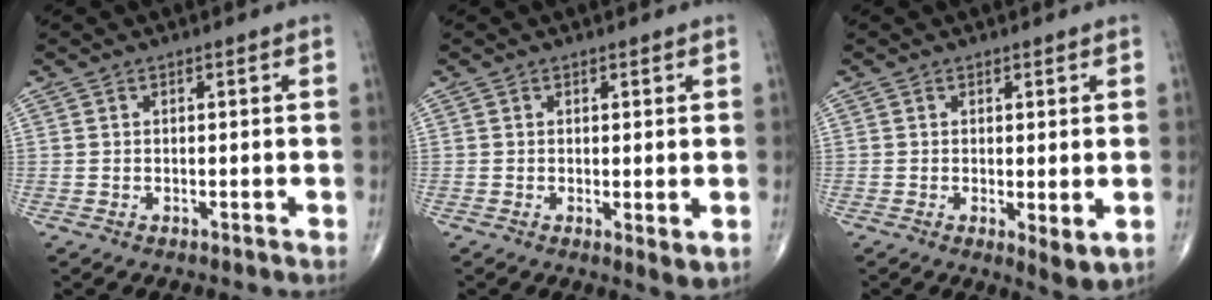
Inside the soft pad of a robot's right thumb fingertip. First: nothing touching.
{"total": 2.8, "force": [-0.1, 0.7, 2.7], "torque": [-0.046, -0.014, -0.003]}
{"total": 4.2, "force": [-0.4, 1.2, 4.0], "torque": [-0.064, -0.017, -0.006]}